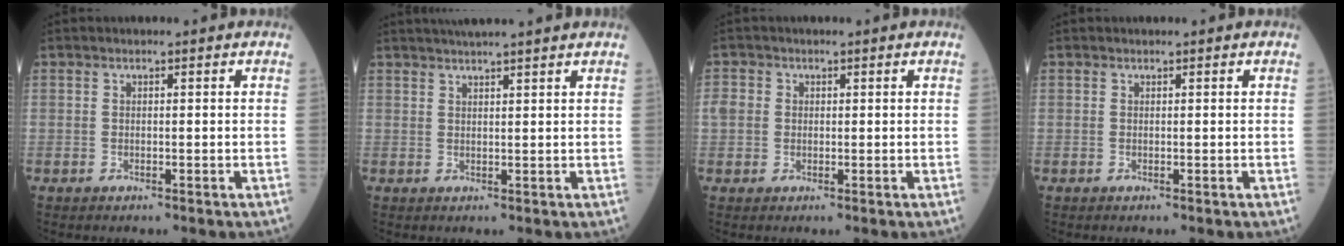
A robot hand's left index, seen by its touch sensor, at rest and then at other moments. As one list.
[{"total": 7.4, "force": [6.4, -0.7, 3.5], "torque": [-0.050, 0.028, 0.086]}, {"total": 2.5, "force": [0.1, 2.3, 0.9], "torque": [-0.025, 0.010, 0.003]}, {"total": 0.0}]